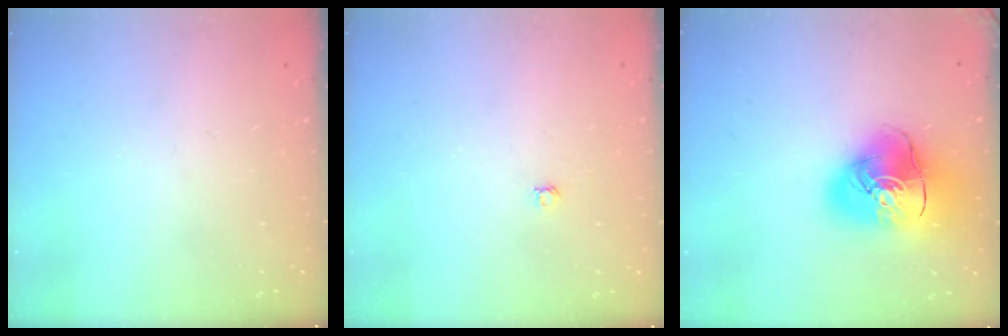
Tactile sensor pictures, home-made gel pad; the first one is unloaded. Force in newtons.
{"total": 3.0, "press": 3.0, "slide": 0.4}
{"total": 18.1, "press": 17.9, "slide": 2.7}